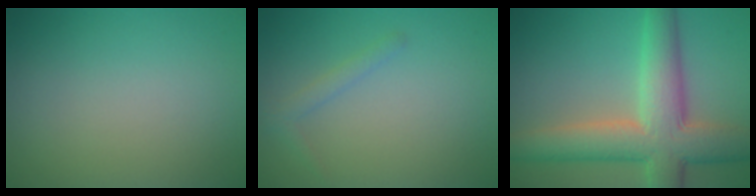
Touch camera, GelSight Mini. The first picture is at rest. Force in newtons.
{"total": 1.2, "press": 1.2, "slide": 0.1}
{"total": 9.0, "press": 9.0, "slide": 0.4}